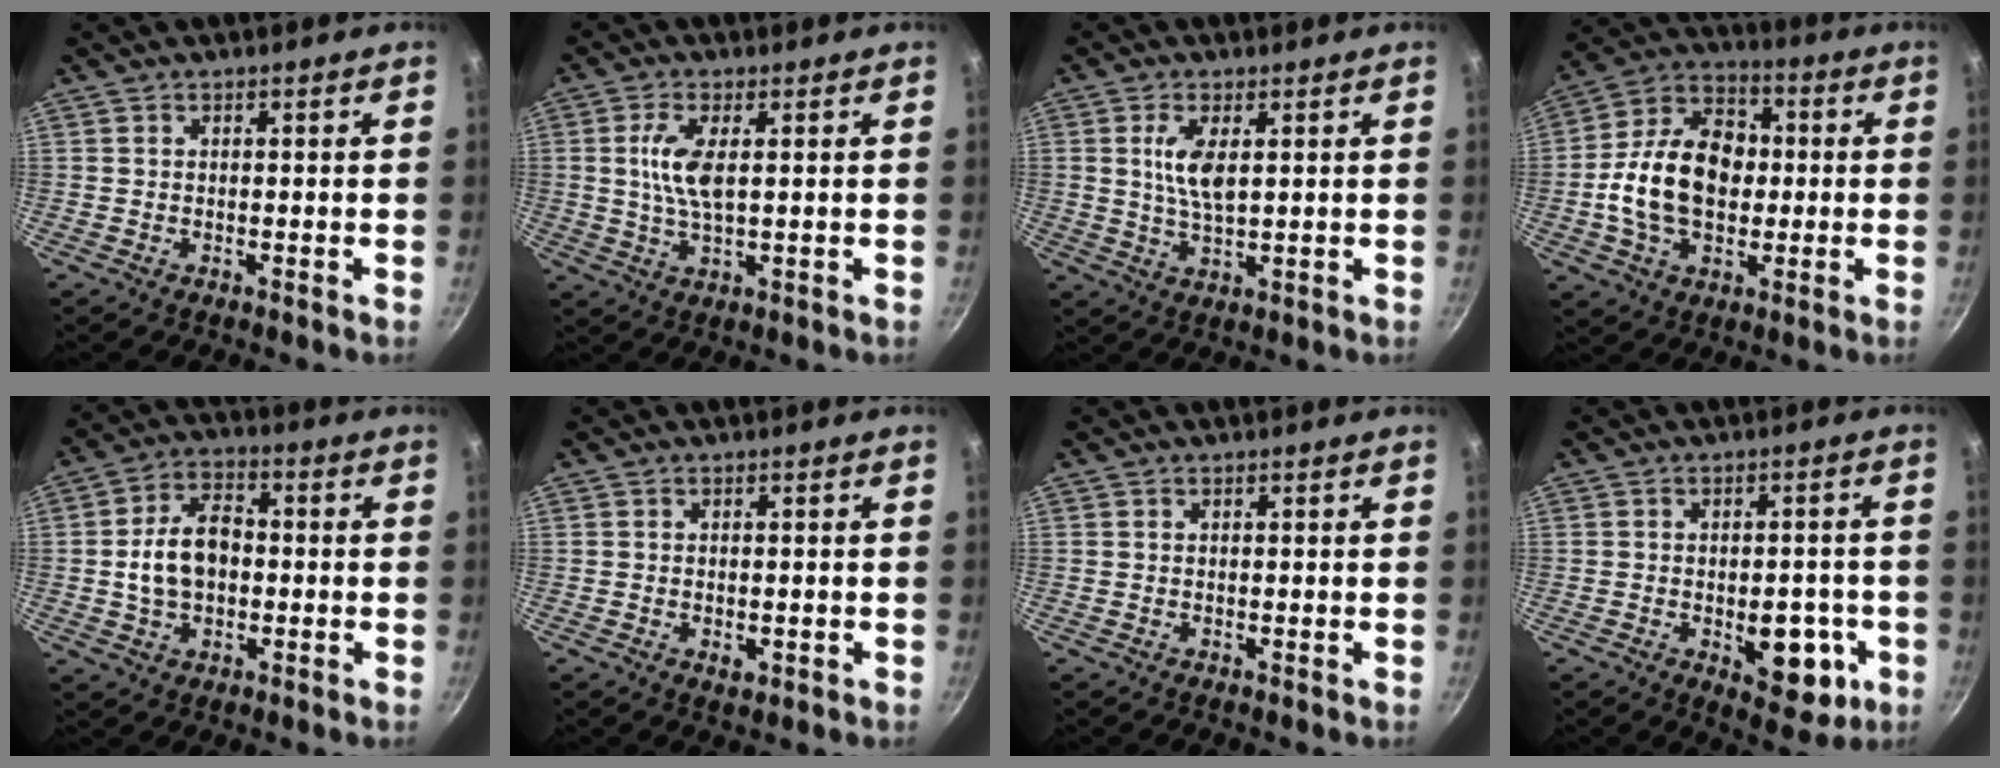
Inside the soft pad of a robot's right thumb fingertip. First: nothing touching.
{"total": 6.8, "force": [1.1, 2.6, 6.2], "torque": [-0.130, 0.000, 0.021]}
{"total": 6.2, "force": [1.5, 2.5, 5.4], "torque": [-0.103, -0.008, 0.030]}
{"total": 17.6, "force": [-0.6, 12.3, 12.6], "torque": [-0.189, 0.032, -0.024]}
{"total": 10.1, "force": [-0.5, 6.8, 7.4], "torque": [-0.112, 0.025, -0.014]}
{"total": 2.3, "force": [-0.7, 1.3, 1.7], "torque": [-0.026, -0.002, -0.009]}
{"total": 0.0}
{"total": 10.8, "force": [-3.1, 5.8, 8.5], "torque": [-0.069, 0.008, -0.032]}